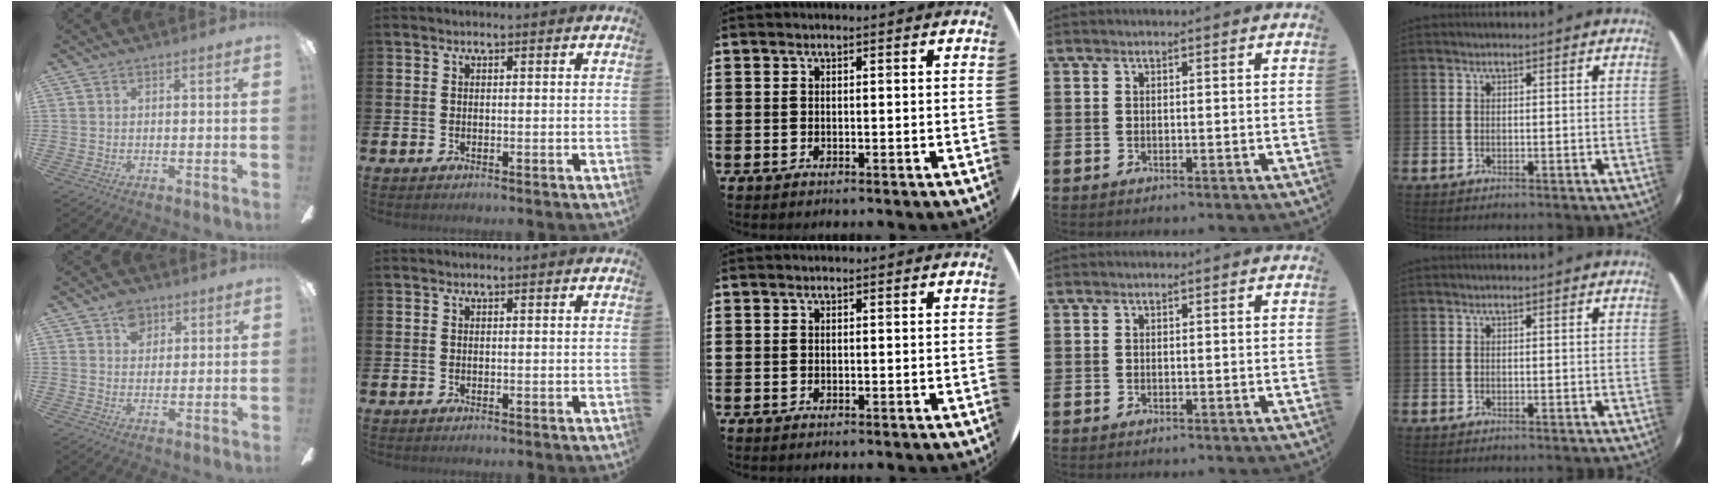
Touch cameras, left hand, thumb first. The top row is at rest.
{"thumb": {"total": 6.3, "force": [3.5, 4.5, 2.5], "torque": [-0.030, 0.000, 0.061]}}